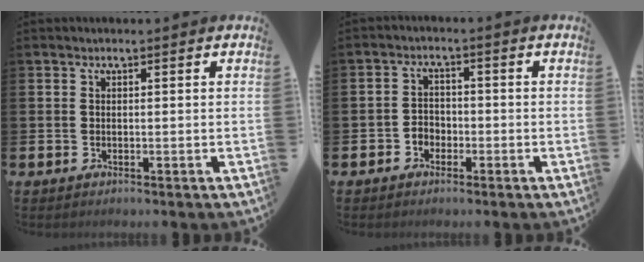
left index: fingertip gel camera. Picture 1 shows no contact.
{"total": 2.3, "force": [-1.5, 1.7, 0.5], "torque": [-0.017, 0.008, -0.033]}